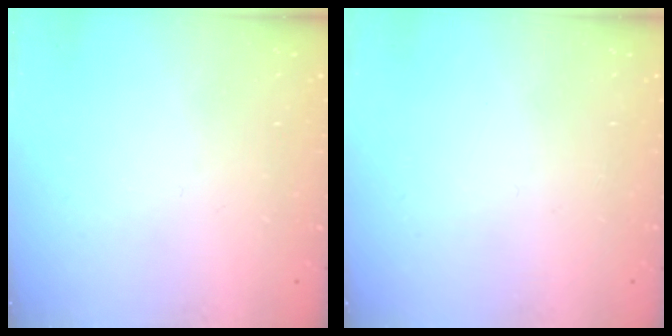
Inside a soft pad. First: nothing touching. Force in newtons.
{"total": 1.6, "press": 1.6, "slide": 0.1}